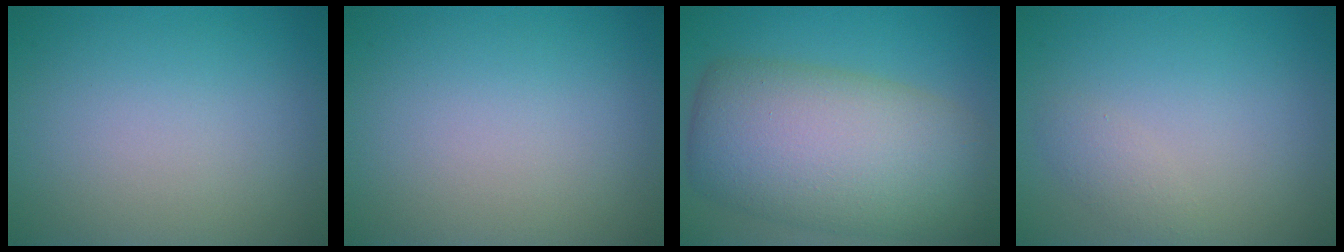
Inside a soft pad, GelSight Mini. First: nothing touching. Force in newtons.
{"total": 0.0}
{"total": 12.0, "press": 12.0, "slide": 0.5}
{"total": 1.1, "press": 1.1, "slide": 0.1}